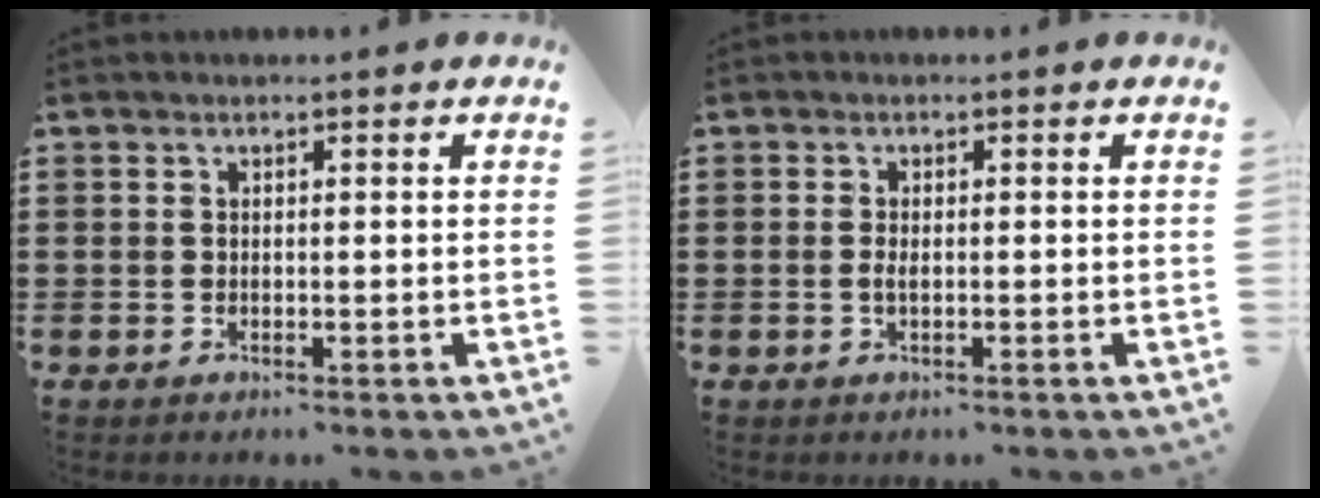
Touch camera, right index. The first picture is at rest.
{"total": 1.3, "force": [-0.2, 0.3, 1.3], "torque": [-0.031, -0.002, -0.006]}